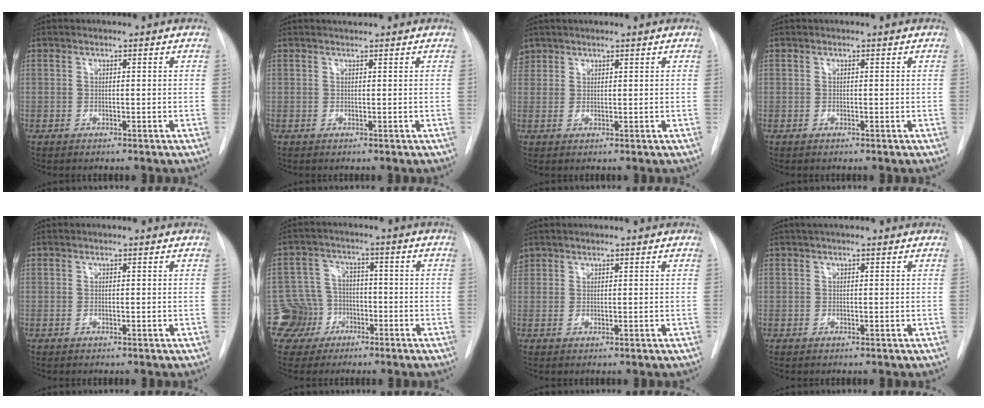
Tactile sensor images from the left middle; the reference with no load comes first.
{"total": 0.7, "force": [0.6, 0.2, 0.1], "torque": [-0.006, 0.008, 0.013]}
{"total": 2.4, "force": [1.8, 1.6, 0.0], "torque": [-0.001, 0.013, 0.036]}
{"total": 0.0}
{"total": 0.0}
{"total": 7.0, "force": [-3.3, 6.2, 0.0], "torque": [0.004, 0.012, -0.055]}
{"total": 1.7, "force": [1.3, 1.1, 0.1], "torque": [-0.003, 0.014, 0.026]}
{"total": 2.4, "force": [1.8, 0.9, 1.4], "torque": [-0.015, 0.029, 0.027]}